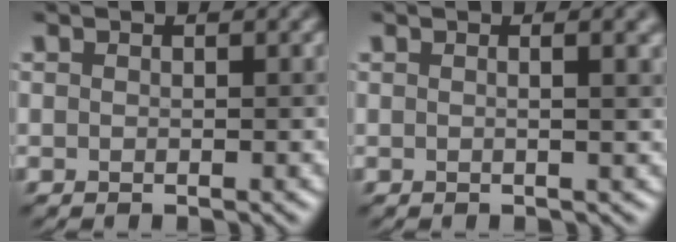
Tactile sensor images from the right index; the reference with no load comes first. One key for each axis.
{"total": 3.8, "fx": 1.0, "fy": 1.6, "fz": 3.3, "tx": -0.019, "ty": 0.017, "tz": -0.016}